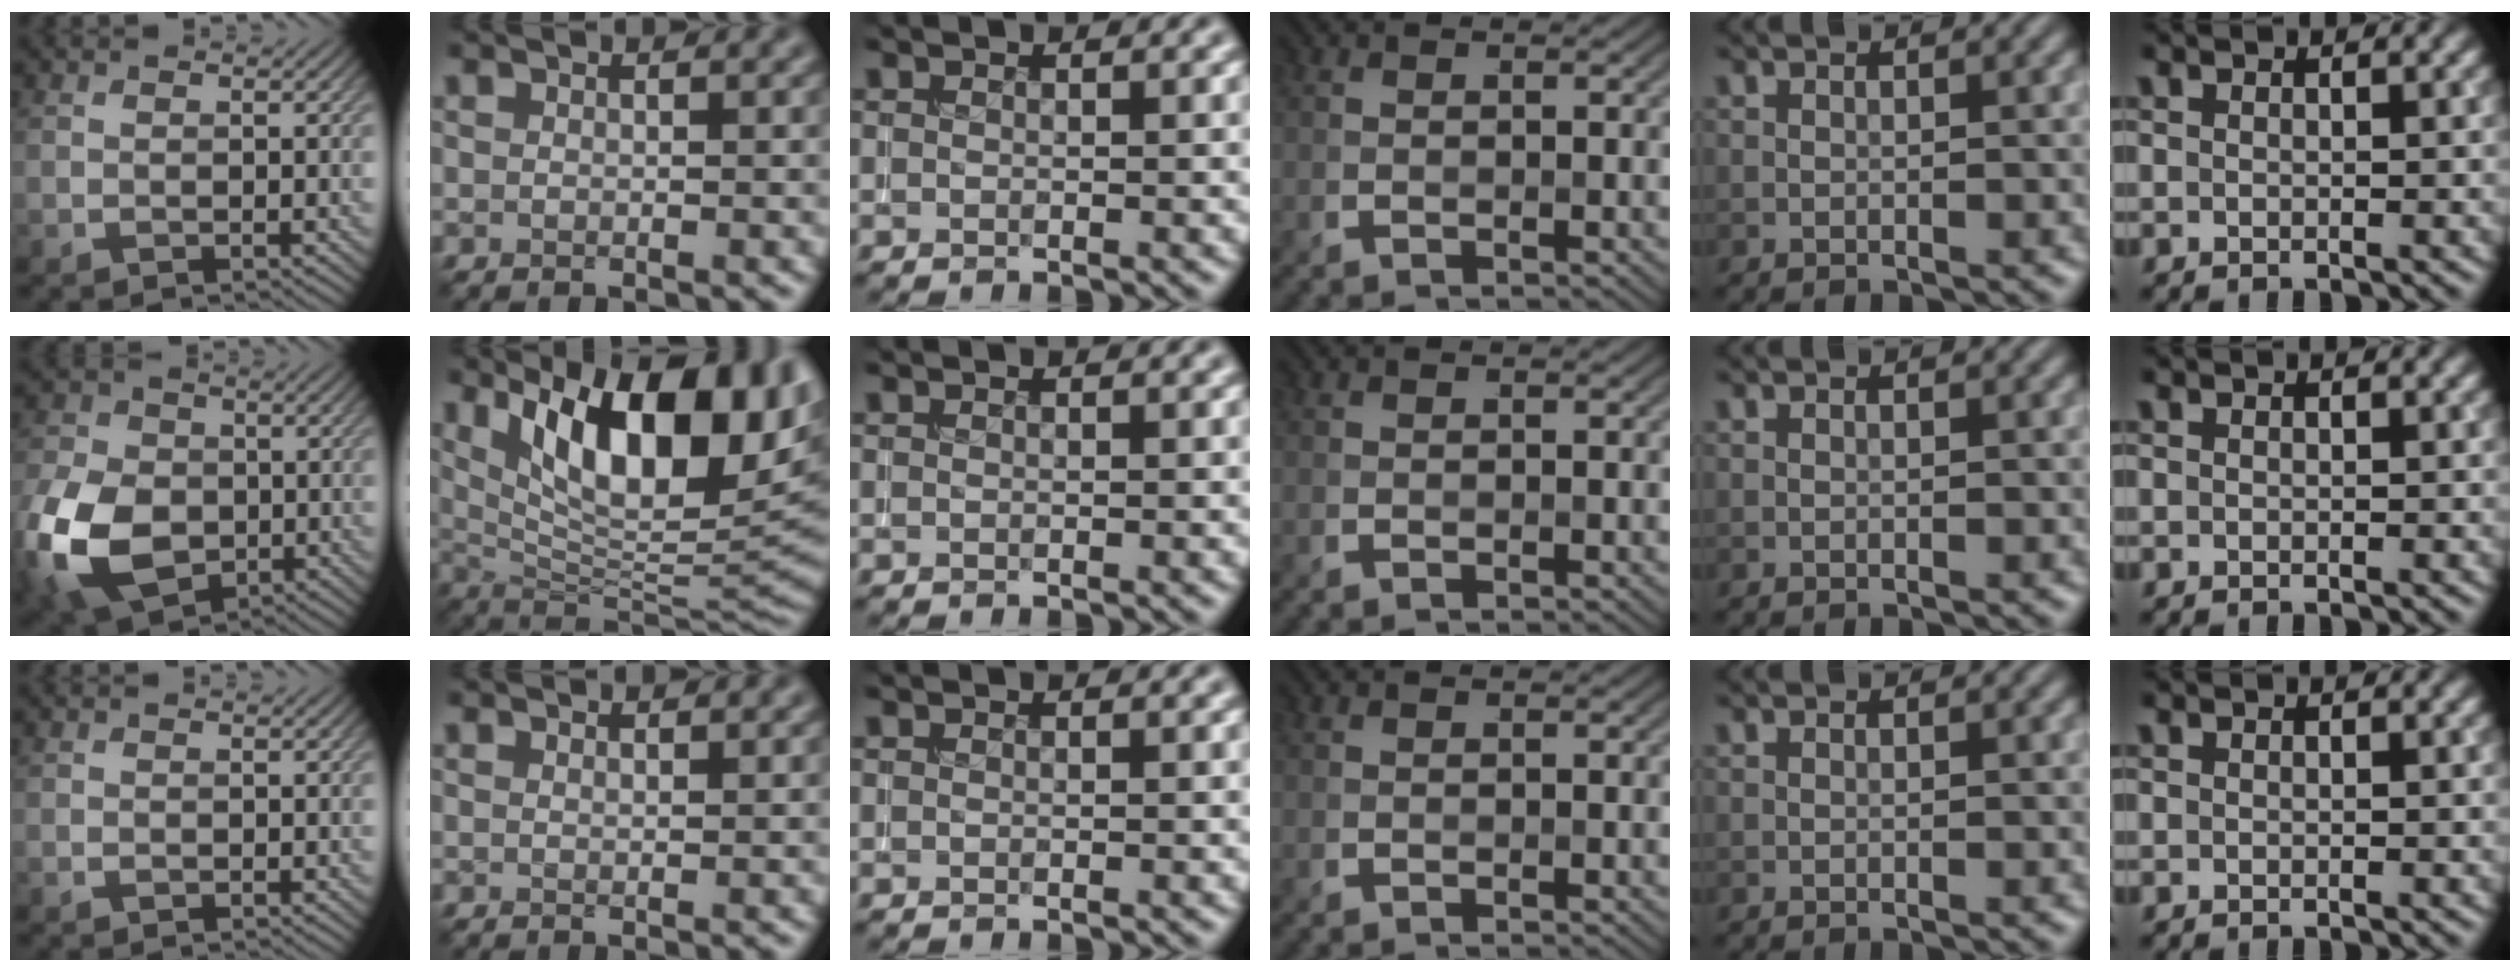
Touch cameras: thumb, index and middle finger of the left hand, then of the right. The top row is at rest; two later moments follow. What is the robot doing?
{"motion": "insert", "object": "coin"}